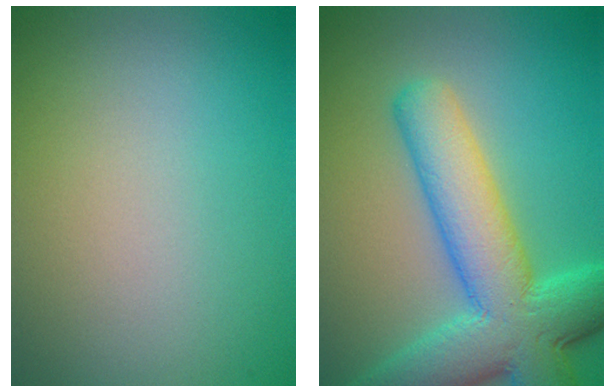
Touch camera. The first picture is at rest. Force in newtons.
{"total": 10.0, "press": 10.0, "slide": 0.8}